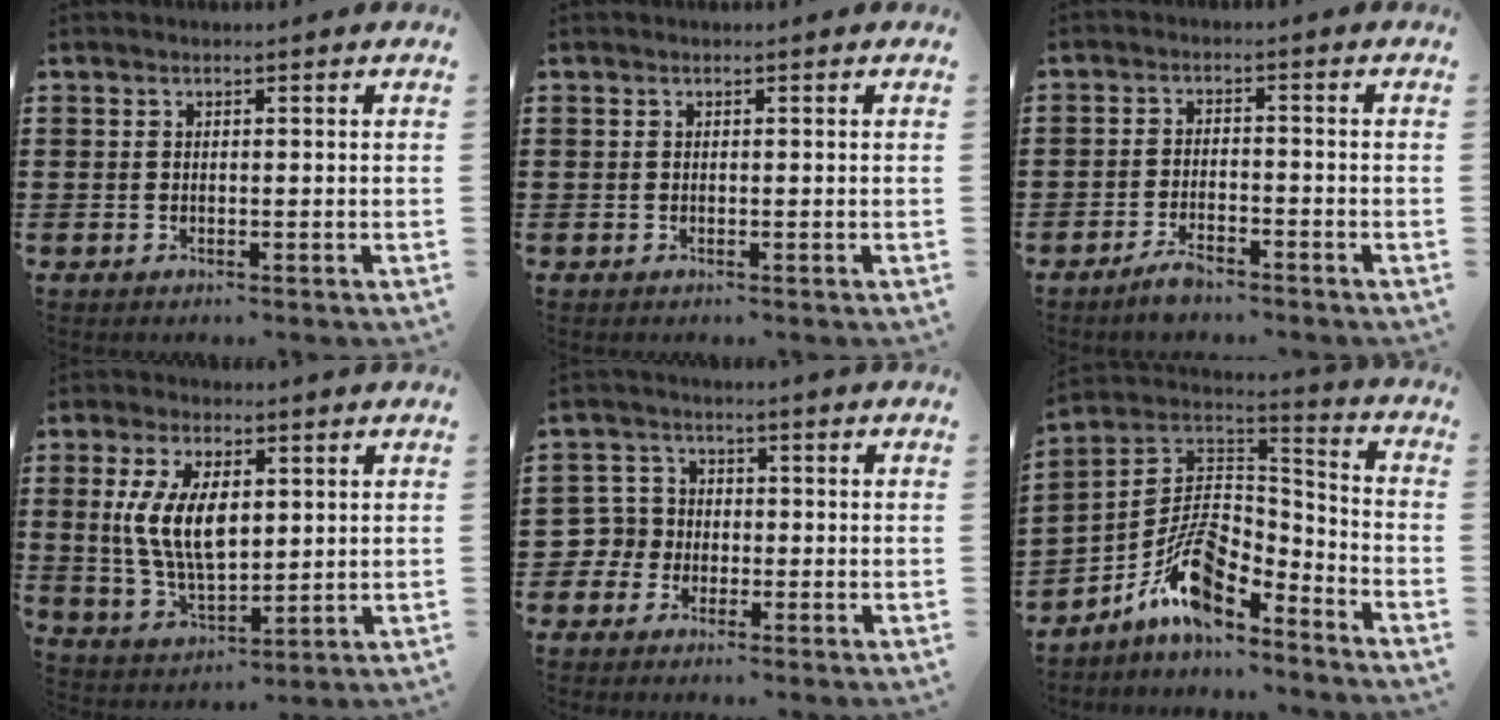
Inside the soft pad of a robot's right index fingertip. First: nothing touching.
{"total": 0.0}
{"total": 3.0, "force": [-2.6, 0.5, 1.4], "torque": [-0.034, 0.003, -0.052]}
{"total": 9.6, "force": [1.8, 4.8, 8.1], "torque": [-0.180, 0.005, 0.029]}
{"total": 4.0, "force": [-1.6, 3.6, 0.6], "torque": [-0.042, 0.001, -0.039]}
{"total": 11.3, "force": [-7.1, 4.9, 7.2], "torque": [-0.152, 0.011, -0.138]}